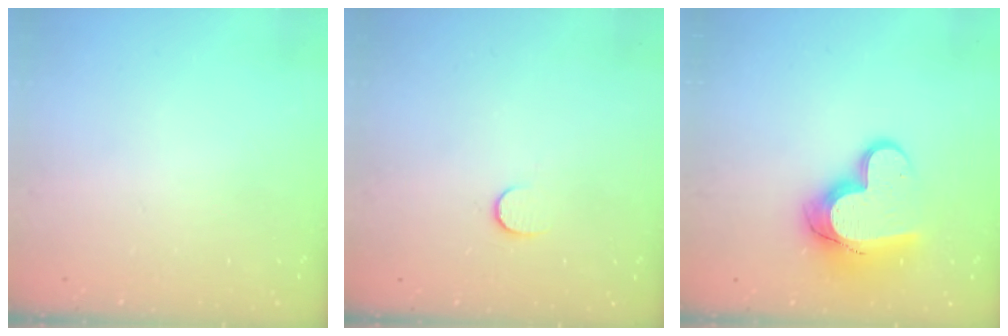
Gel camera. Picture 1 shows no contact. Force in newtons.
{"total": 6.3, "press": 6.3, "slide": 0.5}
{"total": 14.5, "press": 14.5, "slide": 1.2}